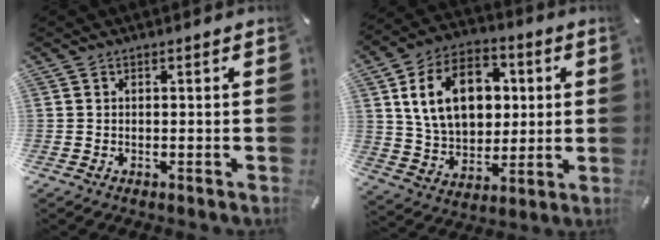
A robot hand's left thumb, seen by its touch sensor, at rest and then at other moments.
{"total": 16.9, "force": [4.1, 12.4, 10.8], "torque": [-0.200, 0.006, 0.075]}